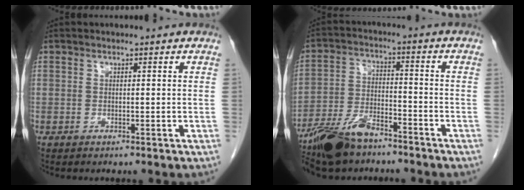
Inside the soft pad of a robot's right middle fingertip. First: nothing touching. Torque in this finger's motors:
{"motor_torque": [1.11, -1.03, 0.40, 0.08]}